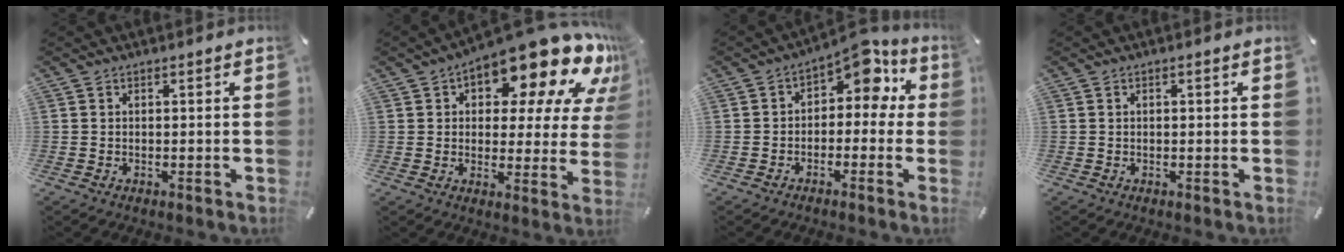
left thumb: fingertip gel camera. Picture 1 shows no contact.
{"total": 19.2, "force": [13.3, 7.6, 11.6], "torque": [-0.161, -0.103, 0.220]}
{"total": 8.3, "force": [4.8, 4.6, 5.0], "torque": [-0.076, -0.034, 0.079]}
{"total": 0.7, "force": [0.1, 0.3, 0.6], "torque": [-0.011, 0.004, 0.000]}